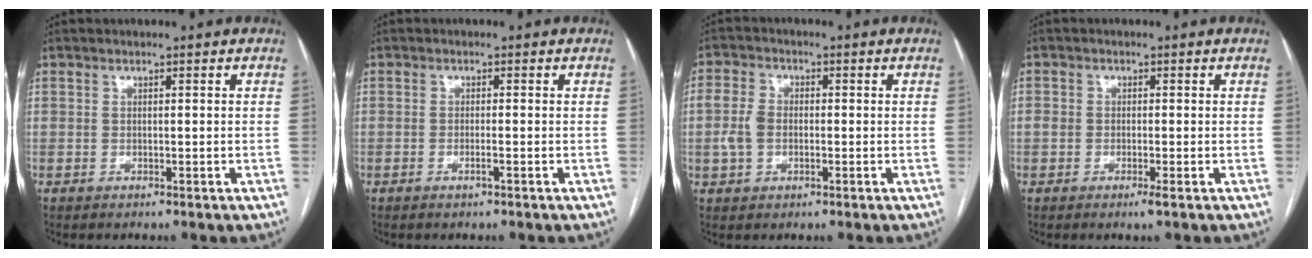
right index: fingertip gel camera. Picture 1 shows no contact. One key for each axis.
{"total": 1.1, "fx": -0.6, "fy": -0.1, "fz": 1.0, "tx": -0.022, "ty": -0.001, "tz": -0.010}
{"total": 4.5, "fx": -0.6, "fy": 3.2, "fz": 3.2, "tx": -0.083, "ty": 0.015, "tz": -0.010}
{"total": 2.1, "fx": -1.0, "fy": 0.6, "fz": 1.8, "tx": -0.031, "ty": -0.001, "tz": -0.017}